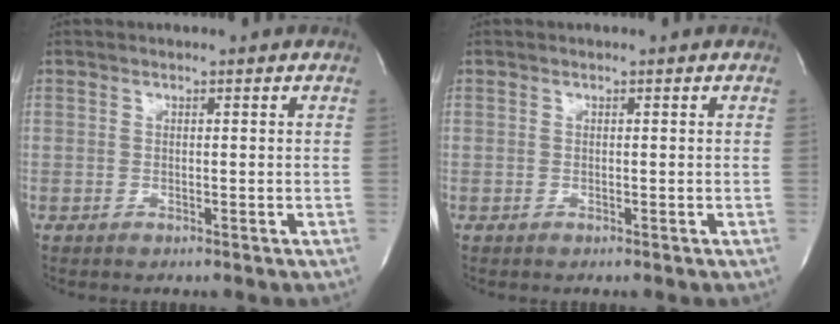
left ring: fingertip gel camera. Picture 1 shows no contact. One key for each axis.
{"total": 0.0}